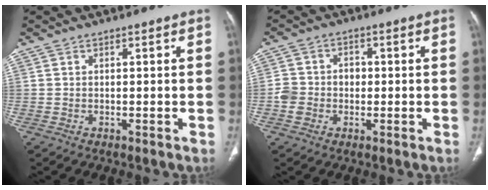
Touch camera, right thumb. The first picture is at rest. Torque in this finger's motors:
{"motor_torque": [0.84, 0.76, 0.11, 0.42, -0.01]}